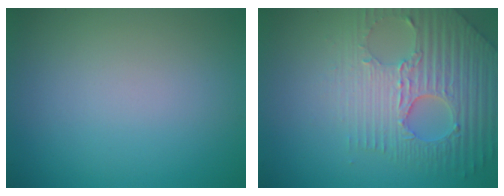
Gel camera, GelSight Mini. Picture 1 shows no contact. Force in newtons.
{"total": 7.0, "press": 5.2, "slide": 4.6}